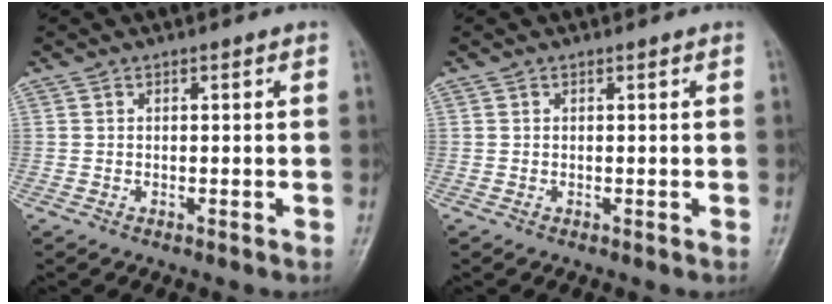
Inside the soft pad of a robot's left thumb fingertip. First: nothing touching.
{"total": 0.0}